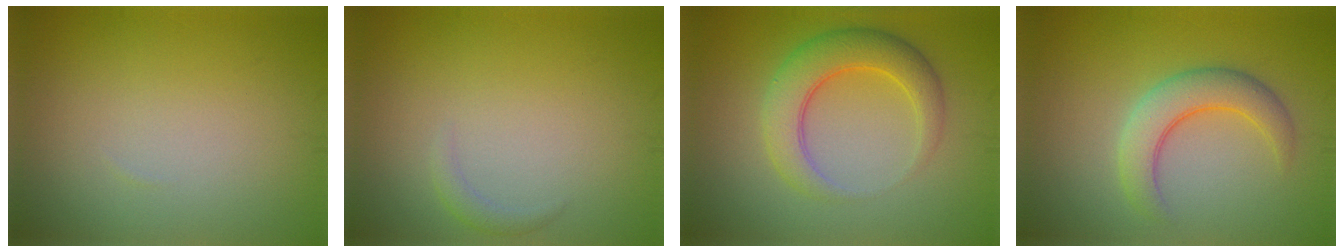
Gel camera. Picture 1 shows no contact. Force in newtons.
{"total": 1.0, "press": 1.0, "slide": 0.0}
{"total": 5.1, "press": 5.1, "slide": 0.2}
{"total": 4.2, "press": 4.2, "slide": 0.1}